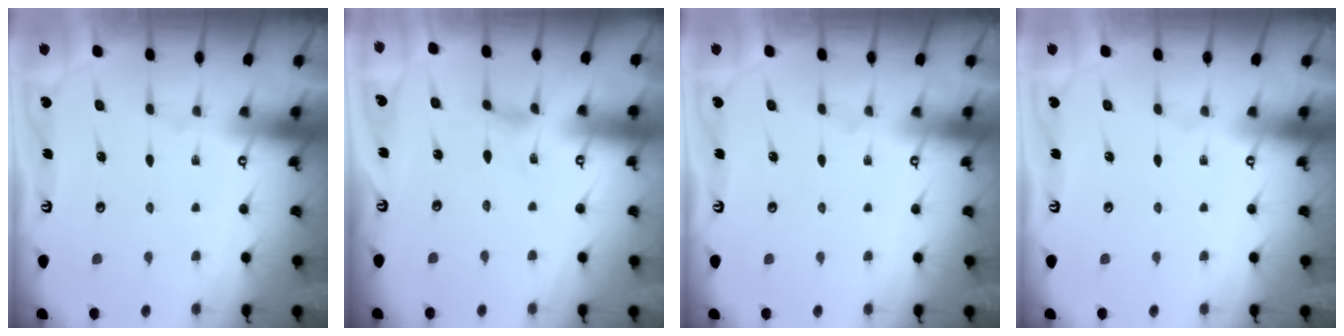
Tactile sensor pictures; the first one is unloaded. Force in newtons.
{"total": 0.0}
{"total": 0.0}
{"total": 0.0}